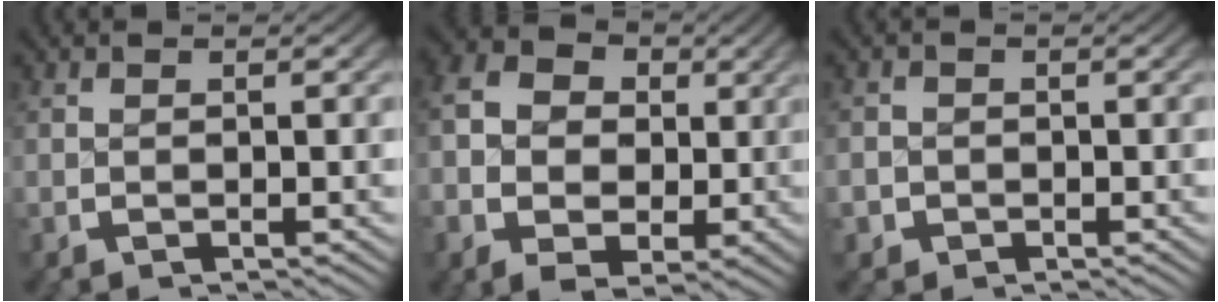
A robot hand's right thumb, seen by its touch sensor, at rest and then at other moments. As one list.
[{"total": 10.5, "force": [1.0, 8.4, 6.3], "torque": [-0.131, -0.025, 0.017]}, {"total": 2.0, "force": [-0.8, 1.9, 0.2], "torque": [-0.004, -0.006, -0.014]}]